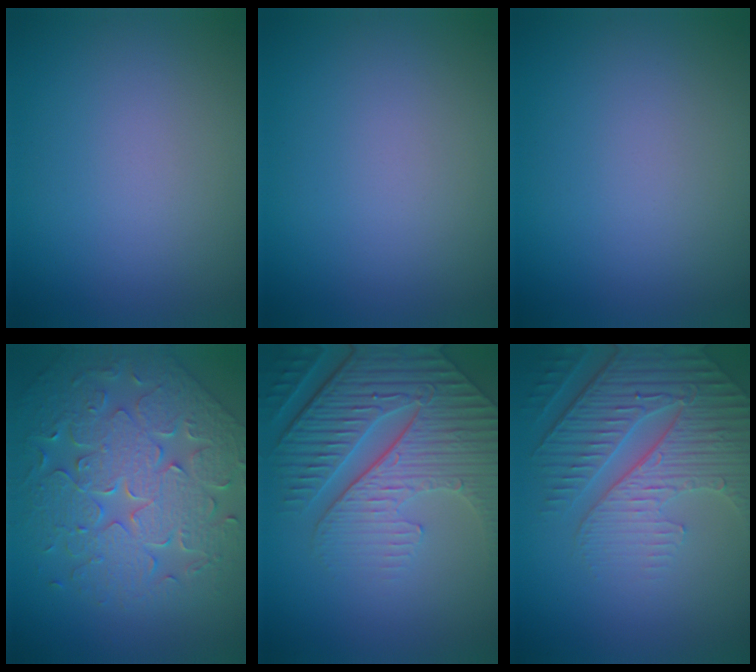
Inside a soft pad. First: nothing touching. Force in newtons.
{"total": 0.0}
{"total": 0.0}
{"total": 6.8, "press": 6.0, "slide": 3.2}
{"total": 8.0, "press": 6.2, "slide": 5.1}
{"total": 6.6, "press": 5.2, "slide": 4.1}